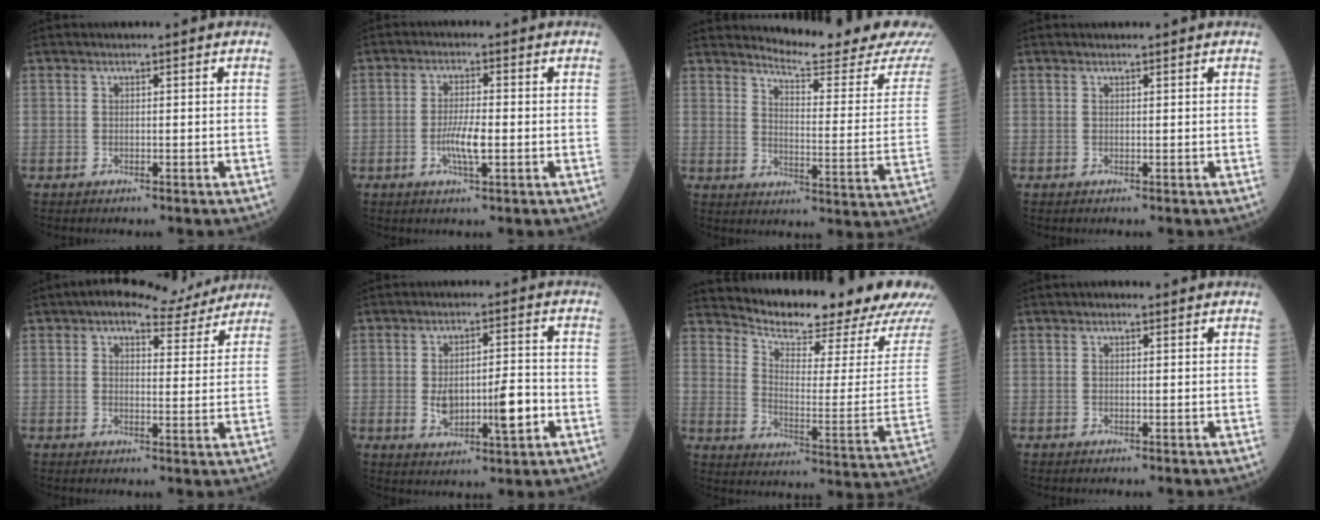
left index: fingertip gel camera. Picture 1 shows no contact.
{"total": 4.3, "force": [-1.1, 0.6, 4.2], "torque": [-0.084, -0.005, -0.020]}
{"total": 16.8, "force": [16.2, -1.1, 4.3], "torque": [-0.062, -0.113, 0.194]}
{"total": 0.8, "force": [0.7, -0.1, 0.2], "torque": [-0.010, 0.003, 0.013]}
{"total": 8.8, "force": [7.5, 3.1, 3.5], "torque": [-0.044, 0.017, 0.087]}
{"total": 8.7, "force": [-1.7, 2.8, 8.1], "torque": [-0.145, 0.004, -0.021]}
{"total": 21.7, "force": [20.7, -0.3, 6.7], "torque": [-0.134, -0.100, 0.285]}
{"total": 0.9, "force": [0.6, 0.4, 0.6], "torque": [-0.017, 0.007, 0.007]}